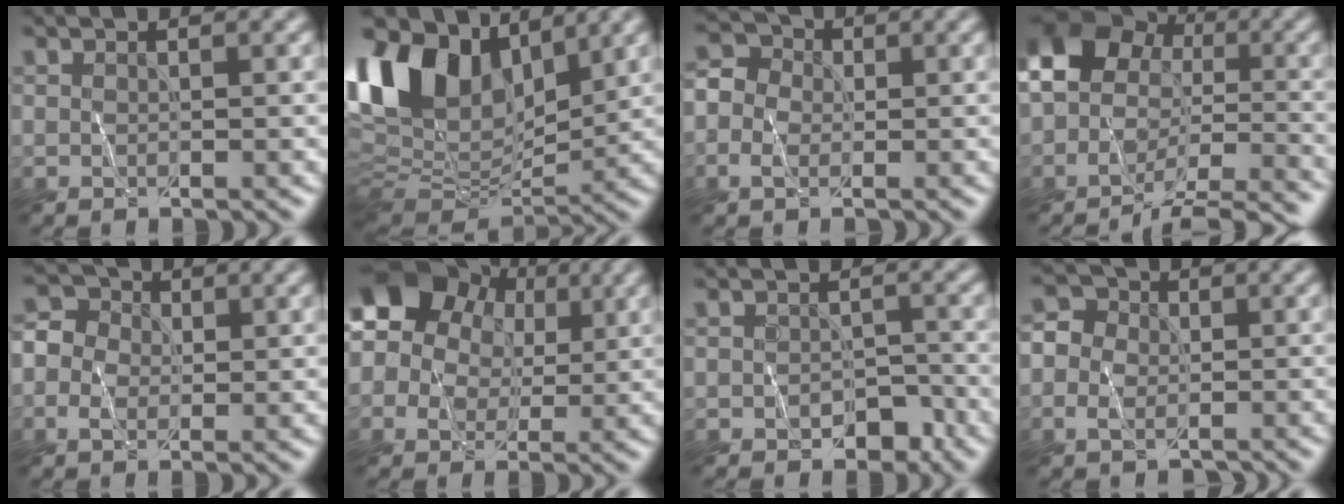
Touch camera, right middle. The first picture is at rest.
{"total": 15.1, "force": [6.5, 8.8, 10.4], "torque": [-0.216, 0.031, 0.112]}
{"total": 3.5, "force": [-0.8, 2.9, 1.8], "torque": [-0.033, 0.008, -0.019]}
{"total": 10.5, "force": [-4.3, 7.7, 5.6], "torque": [-0.090, -0.004, -0.061]}
{"total": 3.2, "force": [-0.2, 2.7, 1.7], "torque": [-0.033, 0.008, -0.009]}
{"total": 10.6, "force": [4.4, 7.9, 5.5], "torque": [-0.094, 0.041, 0.047]}
{"total": 2.3, "force": [-1.2, 1.5, 1.3], "torque": [-0.018, -0.001, -0.015]}
{"total": 4.3, "force": [-1.4, 3.6, 1.7], "torque": [-0.016, 0.009, -0.034]}